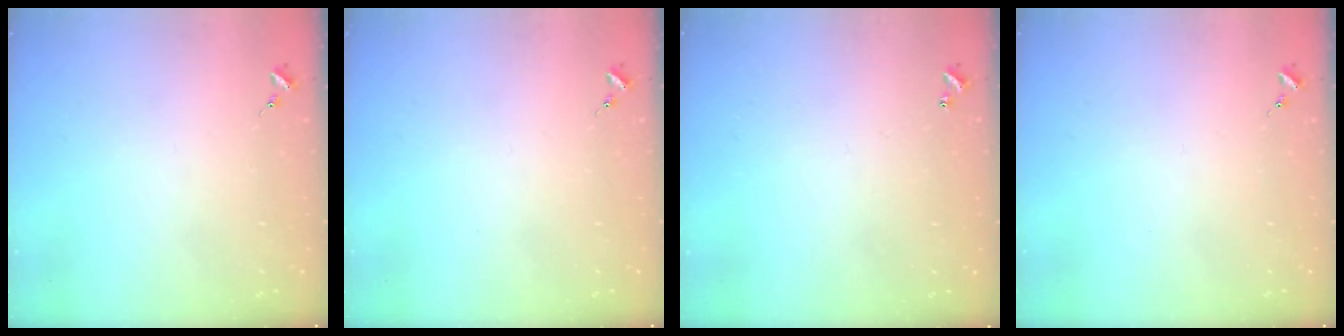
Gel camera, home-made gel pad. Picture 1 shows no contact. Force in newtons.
{"total": 0.0}
{"total": 0.9, "press": 0.9, "slide": 0.2}
{"total": 0.0}